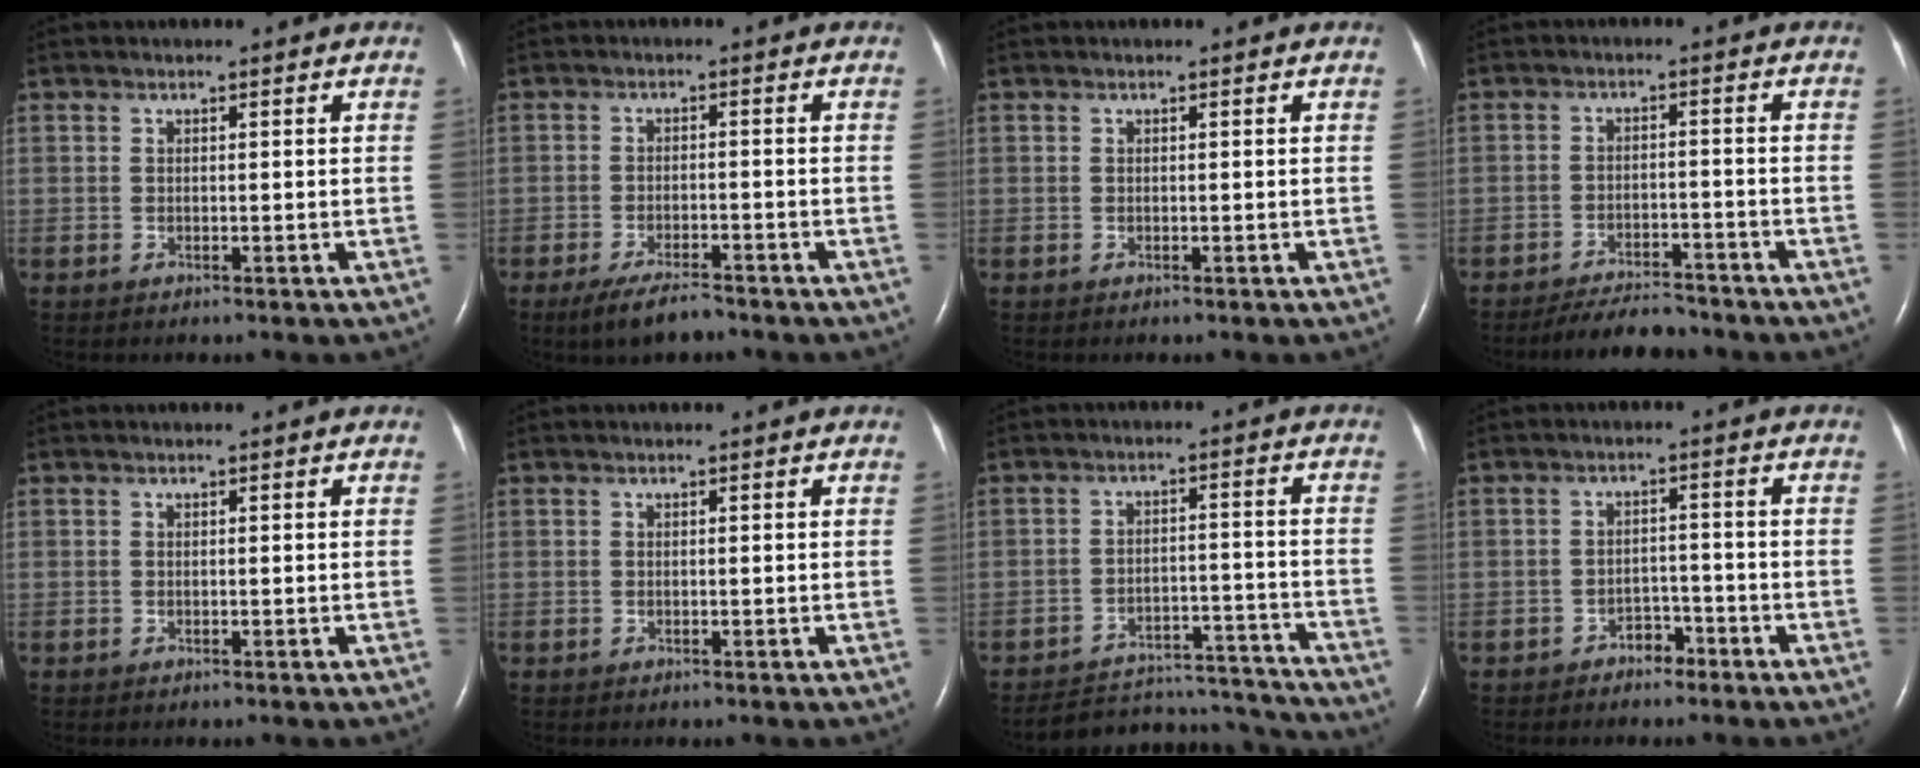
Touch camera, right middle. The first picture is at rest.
{"total": 5.5, "force": [-4.3, 1.2, 3.2], "torque": [-0.067, -0.009, -0.073]}
{"total": 0.0}
{"total": 6.4, "force": [-6.1, 1.2, 1.6], "torque": [-0.030, -0.013, -0.100]}
{"total": 0.0}
{"total": 0.0}
{"total": 14.3, "force": [-14.1, 1.8, 1.2], "torque": [-0.014, 0.024, -0.195]}
{"total": 2.7, "force": [-2.1, 1.5, 0.8], "torque": [-0.011, 0.007, -0.031]}